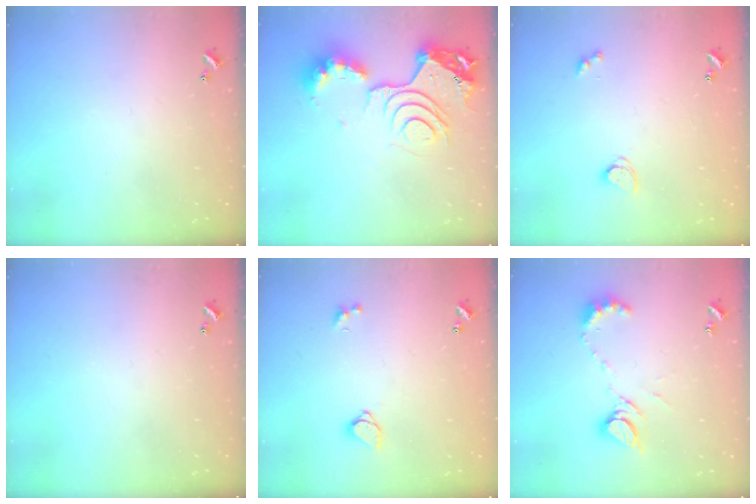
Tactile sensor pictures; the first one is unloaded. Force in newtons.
{"total": 15.4, "press": 15.3, "slide": 1.6}
{"total": 2.9, "press": 2.8, "slide": 0.3}
{"total": 0.0}
{"total": 1.5, "press": 1.5, "slide": 0.4}
{"total": 9.3, "press": 9.3, "slide": 0.9}